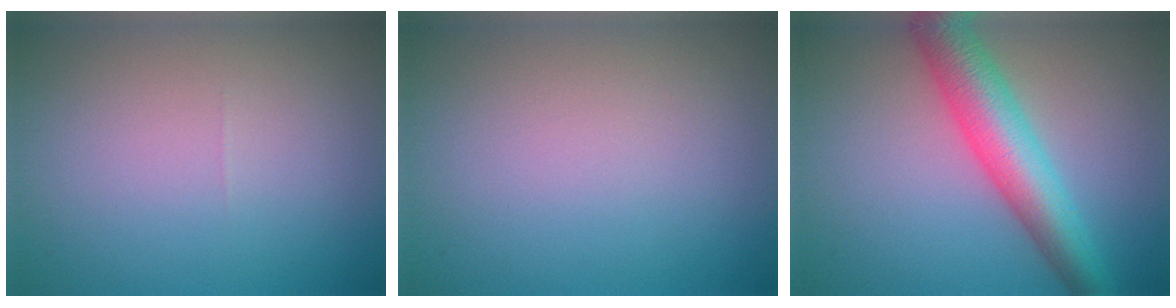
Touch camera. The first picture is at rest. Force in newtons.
{"total": 0.0}
{"total": 7.0, "press": 7.0, "slide": 0.1}